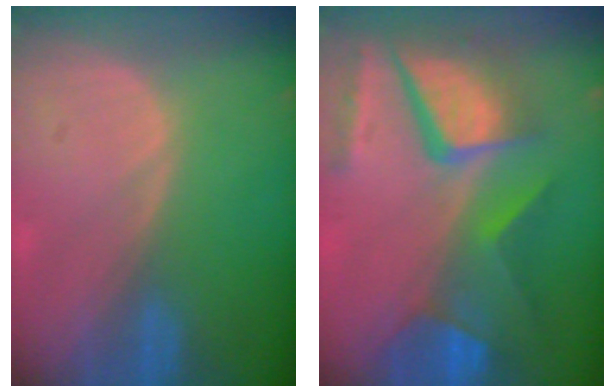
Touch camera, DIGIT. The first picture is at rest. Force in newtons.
{"total": 11.9, "press": 9.8, "slide": 6.8}